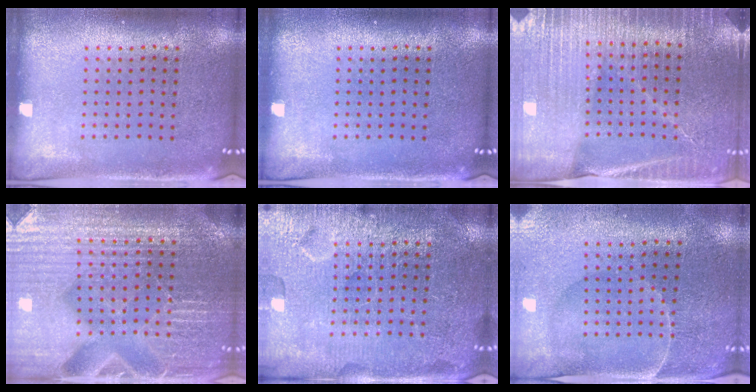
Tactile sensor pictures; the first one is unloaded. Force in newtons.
{"total": 0.0}
{"total": 3.9, "press": 3.7, "slide": 1.2}
{"total": 5.0, "press": 4.7, "slide": 1.7}
{"total": 4.0, "press": 4.0, "slide": 0.4}
{"total": 0.6, "press": 0.5, "slide": 0.4}